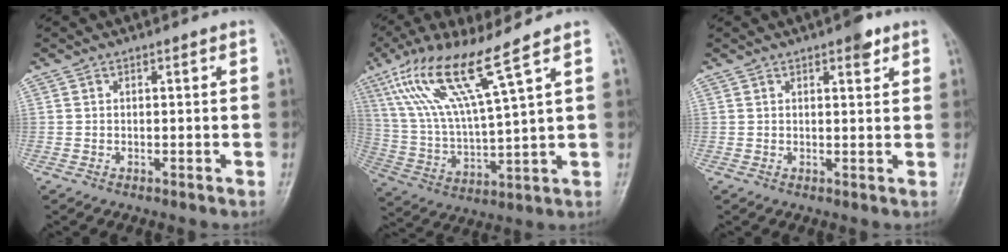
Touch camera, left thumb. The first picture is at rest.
{"total": 15.8, "force": [9.1, 1.4, 12.9], "torque": [-0.265, -0.035, 0.182]}
{"total": 3.1, "force": [1.9, 1.1, 2.1], "torque": [-0.019, -0.007, 0.023]}